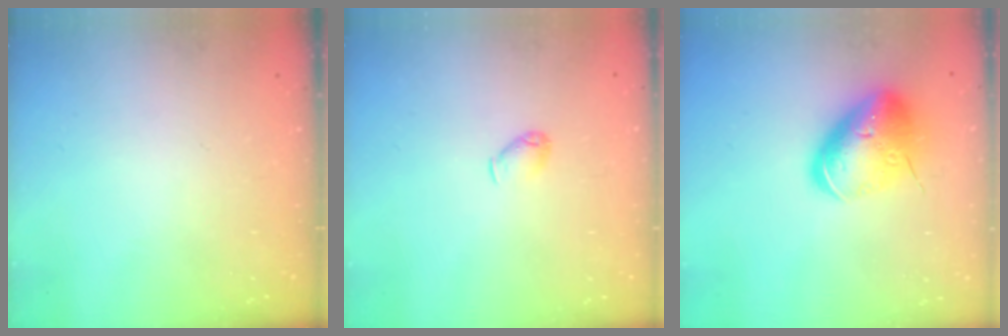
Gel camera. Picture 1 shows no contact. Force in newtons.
{"total": 4.2, "press": 4.1, "slide": 0.9}
{"total": 16.1, "press": 15.8, "slide": 2.8}